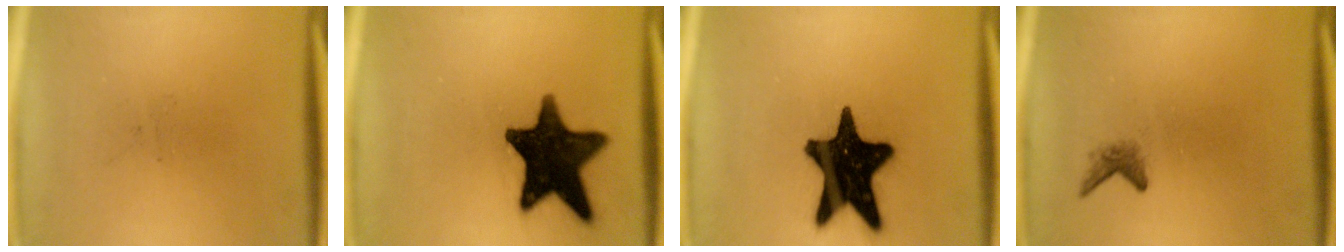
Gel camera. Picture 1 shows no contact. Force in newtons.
{"total": 16.2}
{"total": 19.1}
{"total": 1.4}